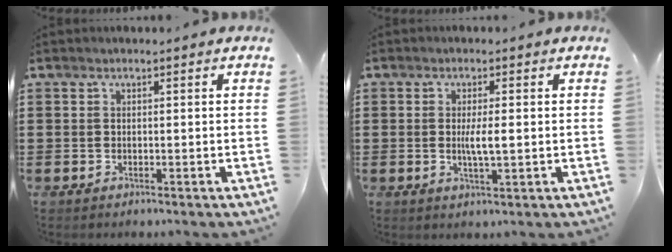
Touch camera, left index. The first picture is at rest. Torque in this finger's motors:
{"motor_torque": [0.81, 0.08, 0.34, 0.10]}